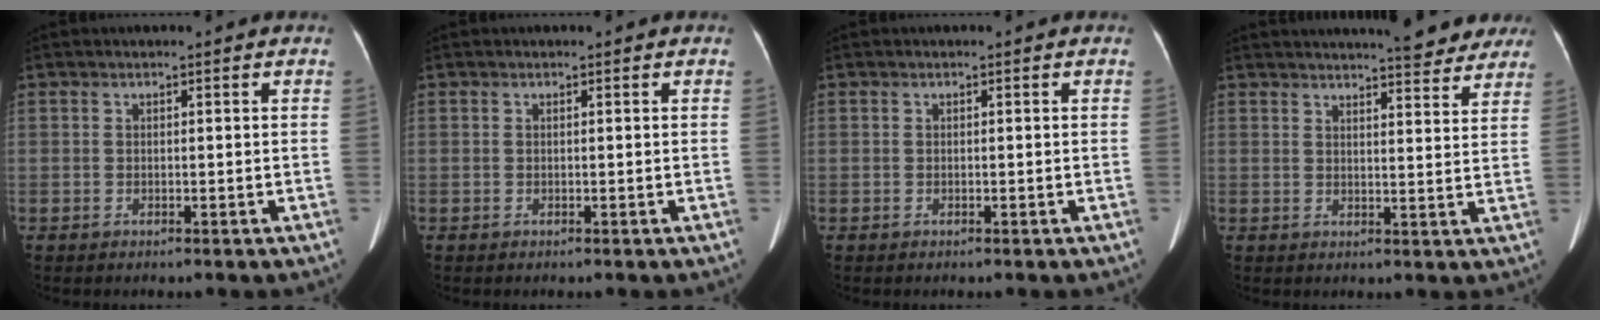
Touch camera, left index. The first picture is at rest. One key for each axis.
{"total": 0.0}
{"total": 0.0}
{"total": 12.0, "fx": 10.9, "fy": 1.9, "fz": 4.7, "tx": -0.047, "ty": -0.009, "tz": 0.115}